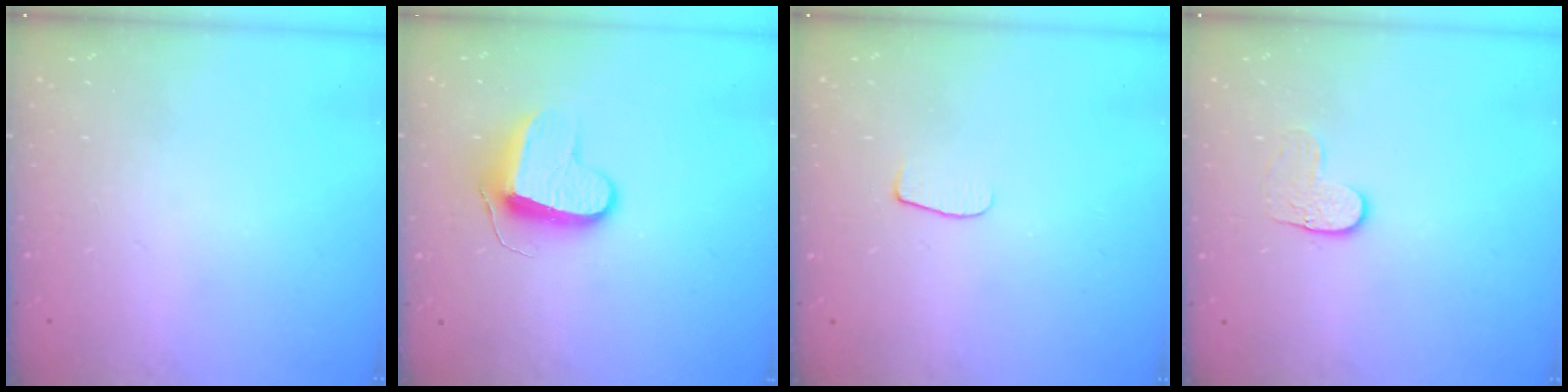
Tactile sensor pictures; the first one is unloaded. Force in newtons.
{"total": 9.2, "press": 9.2, "slide": 0.2}
{"total": 6.0, "press": 6.0, "slide": 0.6}
{"total": 4.0, "press": 4.0, "slide": 0.4}